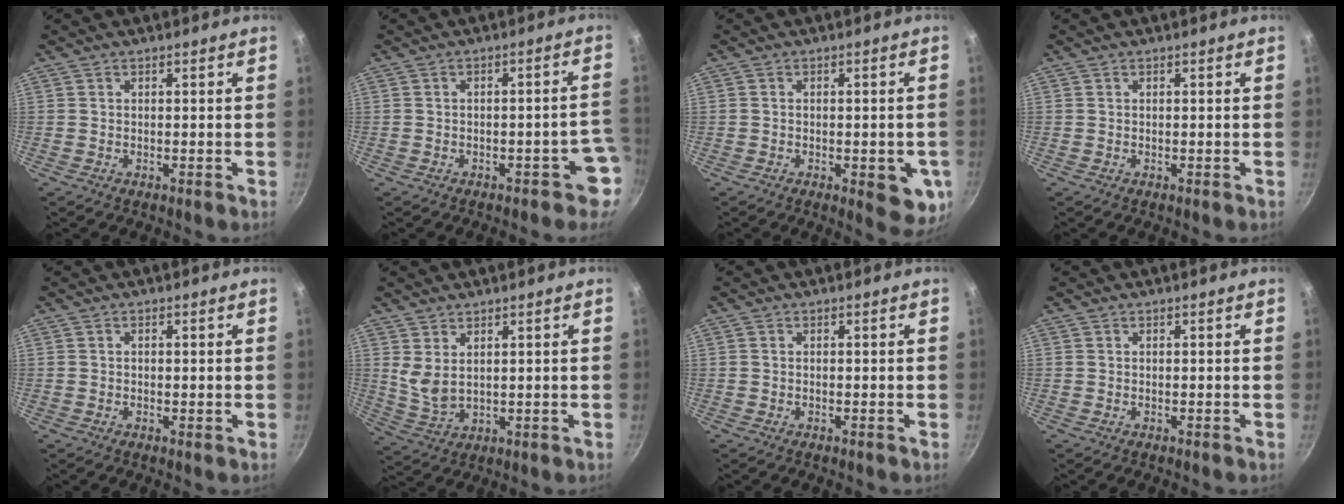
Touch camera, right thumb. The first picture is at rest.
{"total": 4.6, "force": [-2.2, 2.4, 3.3], "torque": [0.005, 0.042, -0.020]}
{"total": 8.3, "force": [-2.3, 3.4, 7.2], "torque": [-0.058, 0.003, -0.025]}
{"total": 0.0}
{"total": 0.6, "force": [0.0, 0.5, 0.4], "torque": [-0.004, 0.002, 0.000]}
{"total": 5.1, "force": [2.4, 2.6, 3.6], "torque": [-0.066, -0.027, 0.058]}
{"total": 0.0}
{"total": 0.0}